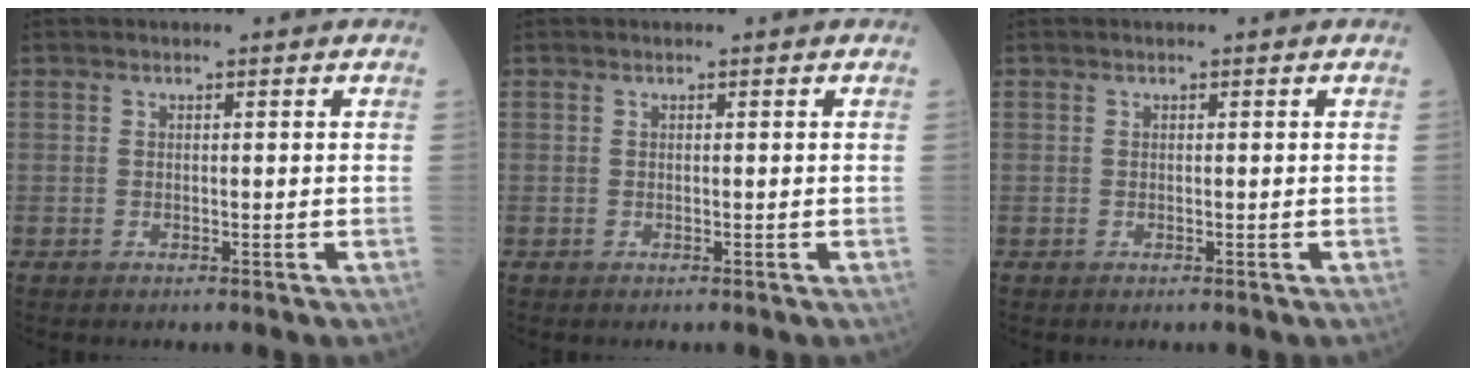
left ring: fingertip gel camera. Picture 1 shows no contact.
{"total": 0.0}
{"total": 0.0}